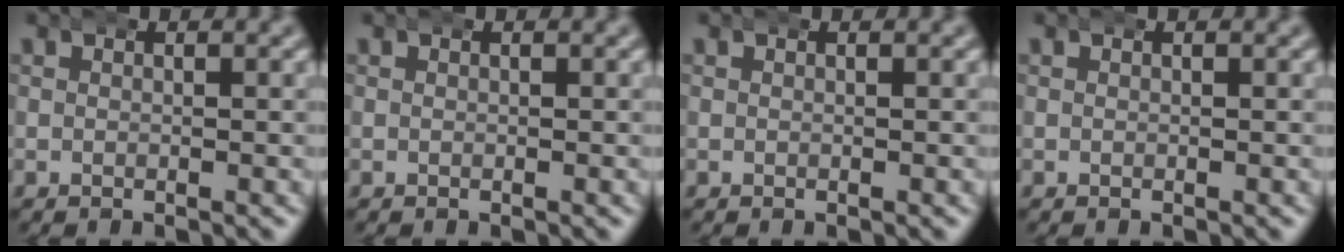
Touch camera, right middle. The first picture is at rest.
{"total": 0.0}
{"total": 0.0}
{"total": 0.0}